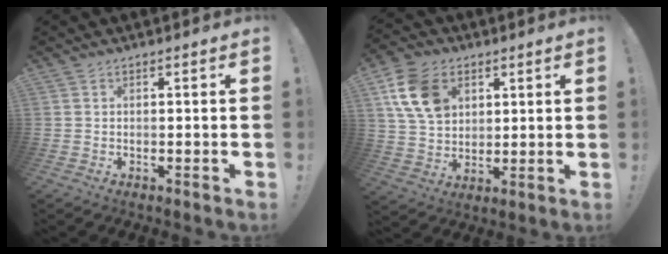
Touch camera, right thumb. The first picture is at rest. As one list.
[{"total": 15.1, "force": [5.9, 11.1, 8.4], "torque": [-0.131, -0.012, 0.119]}]